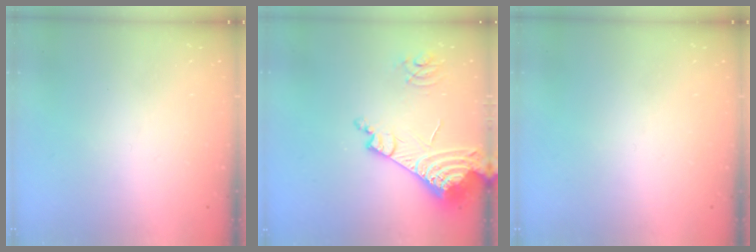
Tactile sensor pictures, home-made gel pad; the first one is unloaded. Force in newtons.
{"total": 17.4, "press": 17.3, "slide": 2.4}
{"total": 0.0}